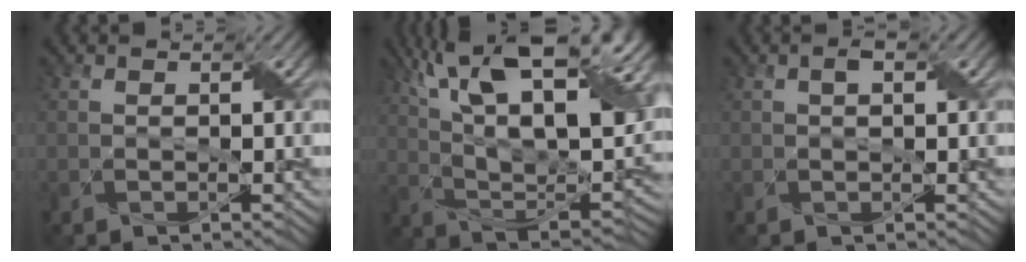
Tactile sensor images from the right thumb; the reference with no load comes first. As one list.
[{"total": 20.1, "force": [9.2, 8.3, 15.8], "torque": [-0.277, 0.058, 0.147]}, {"total": 1.7, "force": [0.3, 0.9, 1.4], "torque": [-0.025, 0.002, 0.005]}]